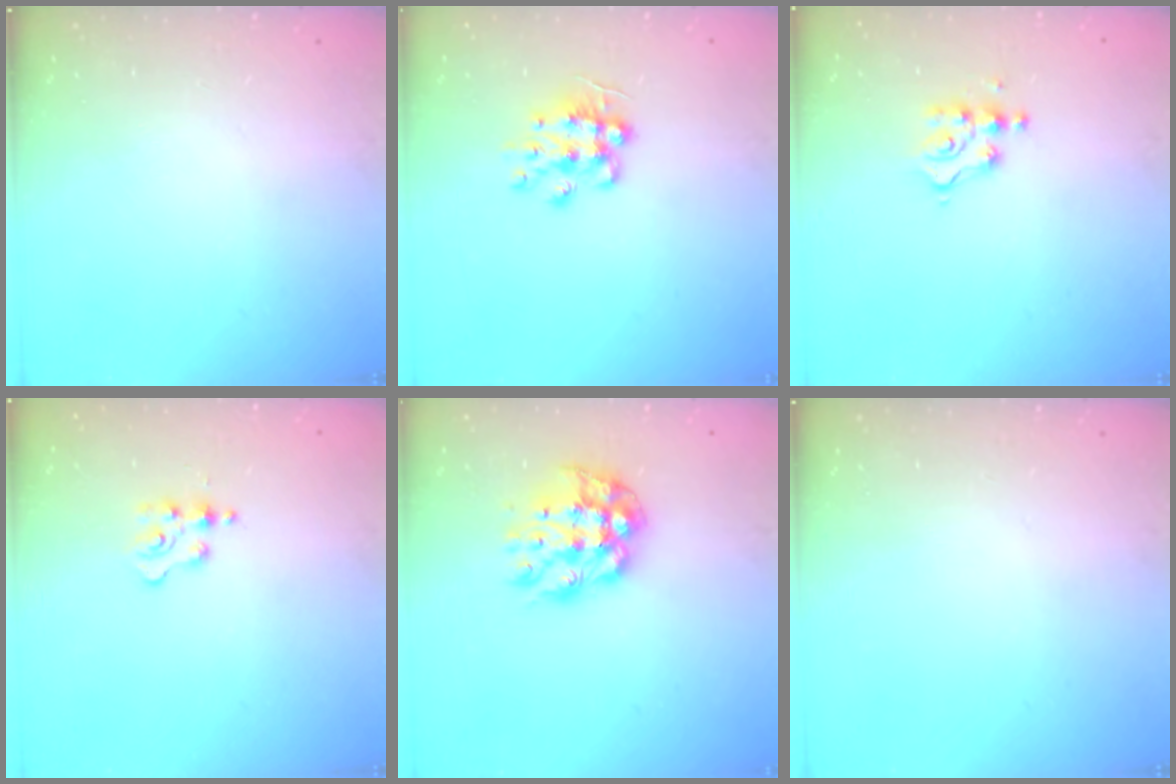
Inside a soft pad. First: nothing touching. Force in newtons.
{"total": 9.4, "press": 9.4, "slide": 0.6}
{"total": 4.1, "press": 4.1, "slide": 0.1}
{"total": 2.1, "press": 2.1, "slide": 0.4}
{"total": 12.5, "press": 12.4, "slide": 1.1}
{"total": 0.0}